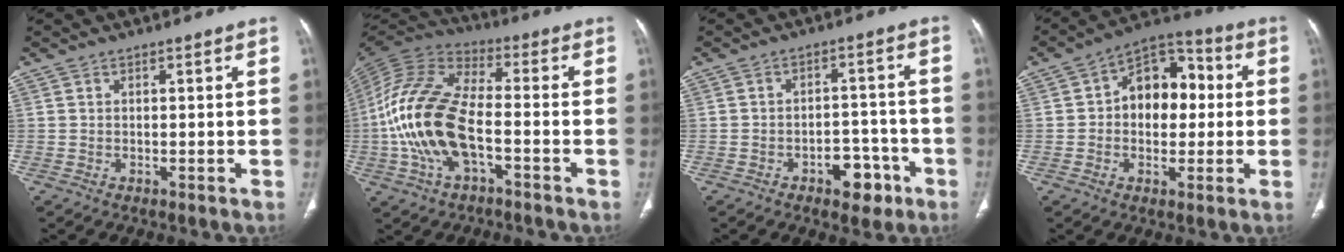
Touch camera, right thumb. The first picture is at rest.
{"total": 17.1, "force": [-3.9, 8.3, 14.5], "torque": [-0.302, 0.032, -0.077]}
{"total": 7.0, "force": [-3.8, 4.2, 4.1], "torque": [-0.025, 0.037, -0.049]}
{"total": 12.7, "force": [1.1, 8.7, 9.2], "torque": [-0.086, 0.030, 0.006]}